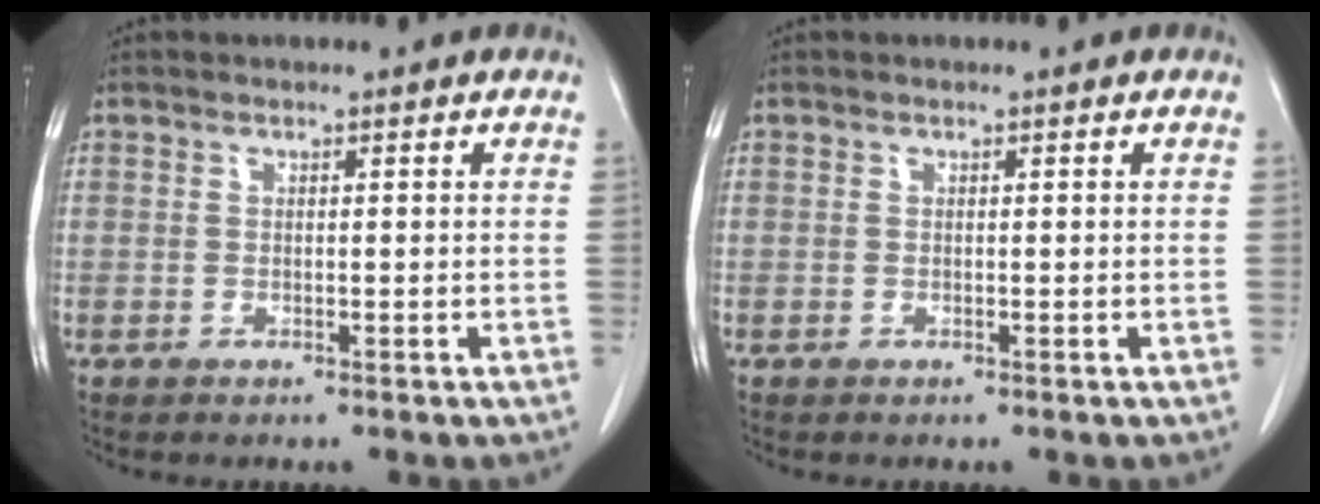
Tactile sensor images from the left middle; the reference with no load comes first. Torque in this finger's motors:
{"motor_torque": [-0.03, 0.03, 0.02, 0.00]}